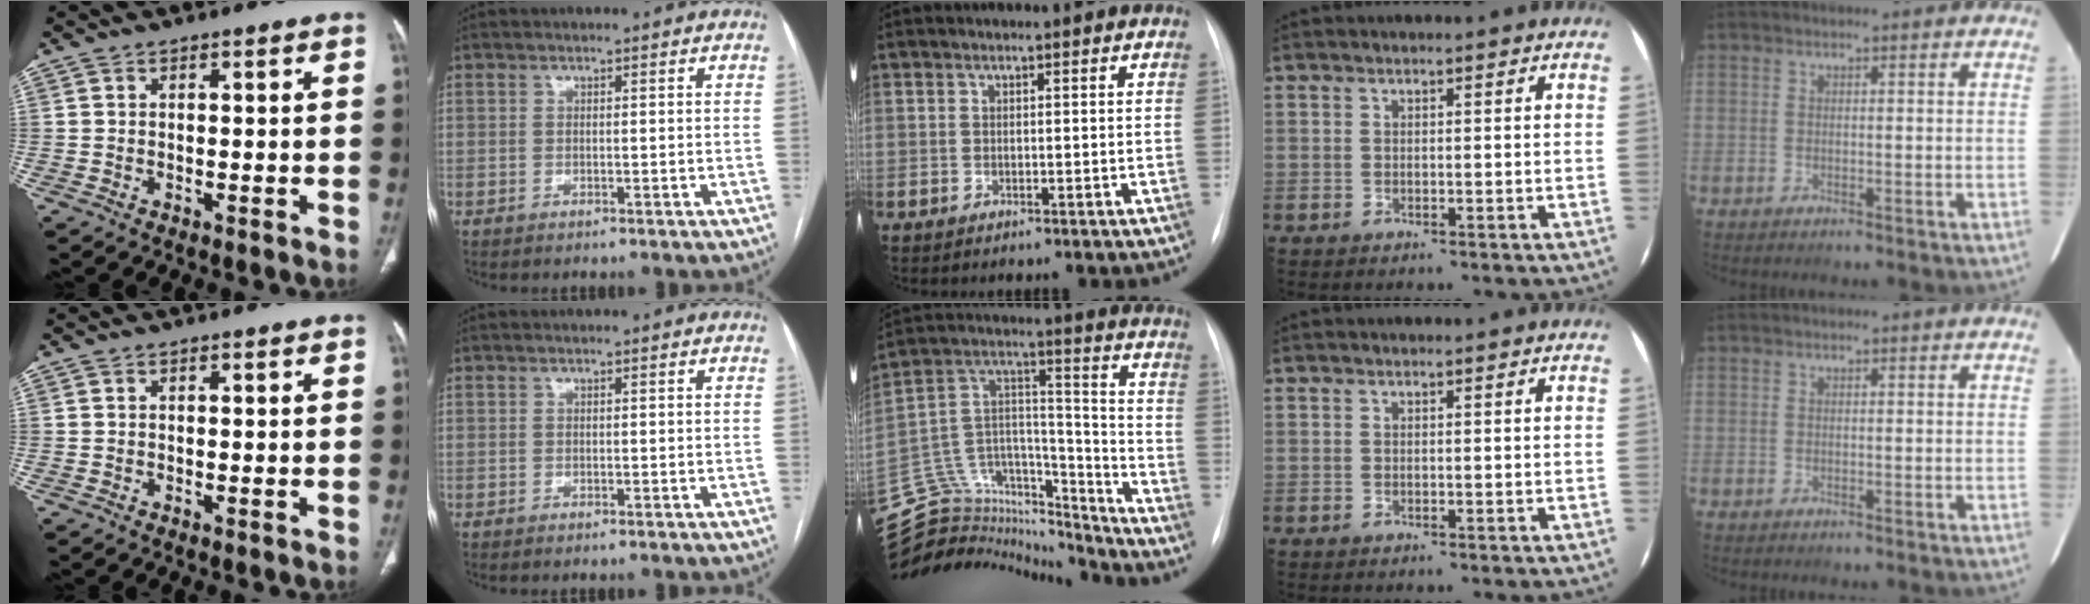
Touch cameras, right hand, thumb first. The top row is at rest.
{"middle": {"total": 27.4, "force": [-25.8, 6.8, 6.5], "torque": [-0.169, 0.041, -0.404]}}